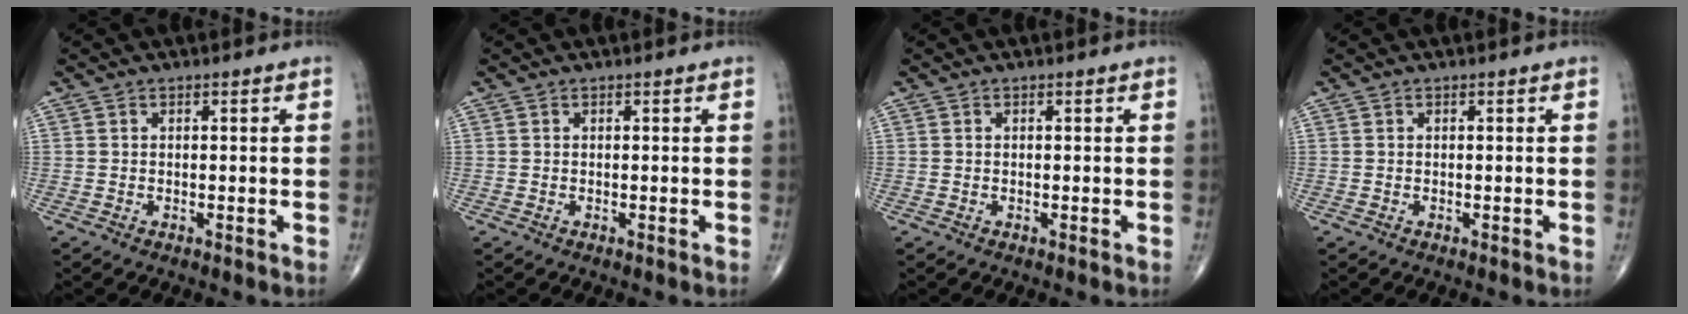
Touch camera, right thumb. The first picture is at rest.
{"total": 0.0}
{"total": 0.0}
{"total": 0.0}